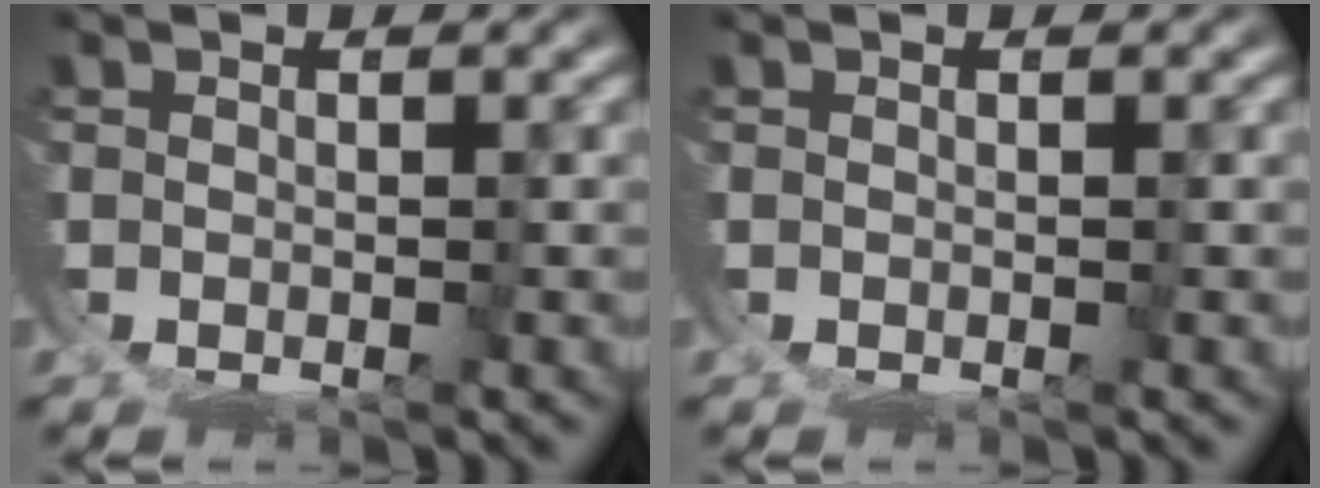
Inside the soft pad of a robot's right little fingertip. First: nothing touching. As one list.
[{"total": 0.0}]